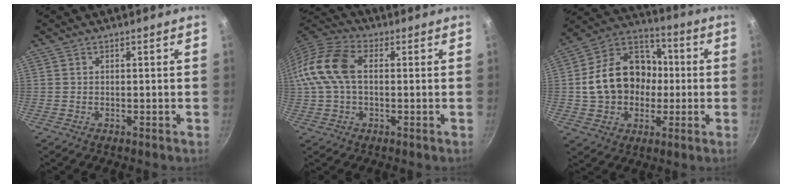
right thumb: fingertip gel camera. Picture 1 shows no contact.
{"total": 13.0, "force": [1.2, 7.9, 10.2], "torque": [-0.205, 0.032, 0.005]}
{"total": 18.4, "force": [-0.5, 14.5, 11.3], "torque": [-0.158, 0.044, -0.016]}